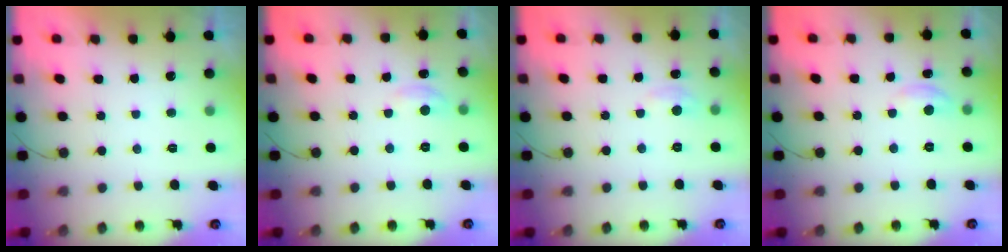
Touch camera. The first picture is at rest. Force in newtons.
{"total": 2.7, "press": 2.7, "slide": 0.4}
{"total": 3.5, "press": 3.4, "slide": 0.4}
{"total": 2.9, "press": 2.9, "slide": 0.2}